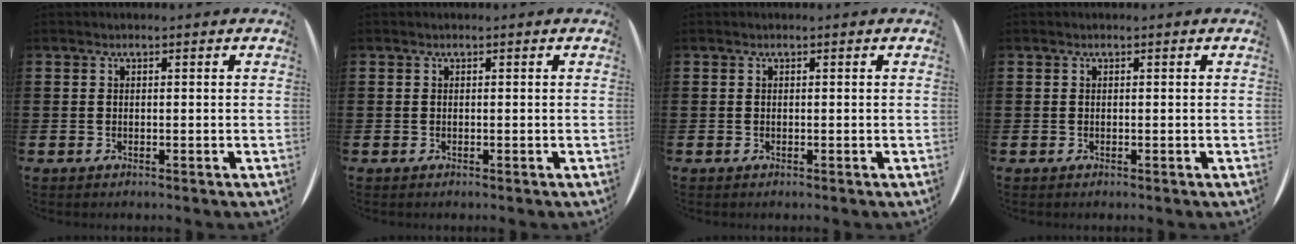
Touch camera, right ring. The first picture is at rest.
{"total": 0.0}
{"total": 0.0}
{"total": 0.0}